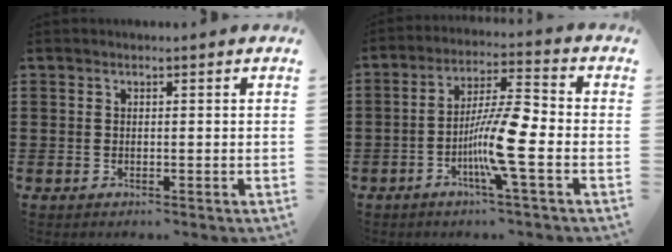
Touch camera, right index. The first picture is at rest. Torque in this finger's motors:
{"motor_torque": [2.14, 0.00, 0.32, 0.21]}